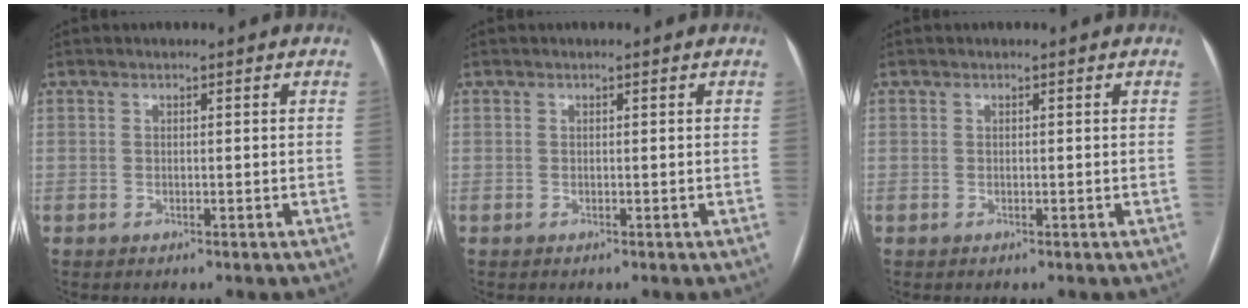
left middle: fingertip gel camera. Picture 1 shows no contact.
{"total": 0.0}
{"total": 0.0}